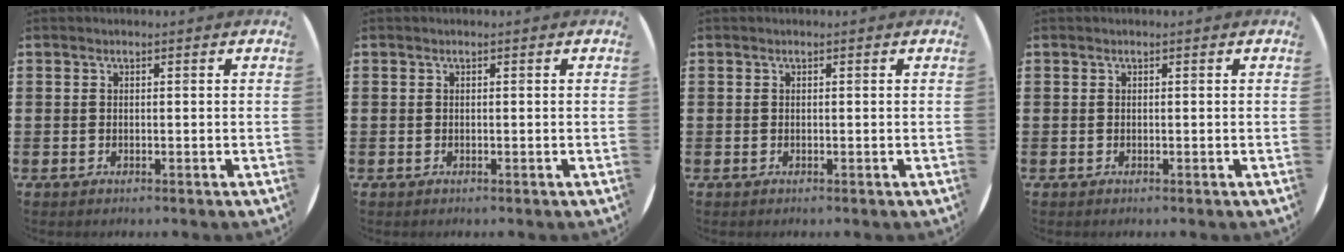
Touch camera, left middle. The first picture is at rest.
{"total": 0.0}
{"total": 0.0}
{"total": 0.0}